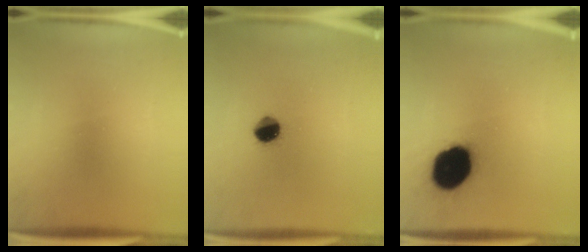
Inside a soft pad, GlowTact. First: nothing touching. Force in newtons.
{"total": 6.5}
{"total": 19.3}